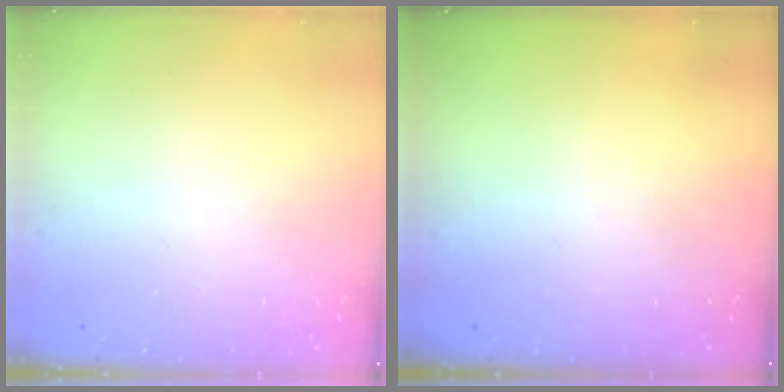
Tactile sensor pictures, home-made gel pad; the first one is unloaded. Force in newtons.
{"total": 0.0}